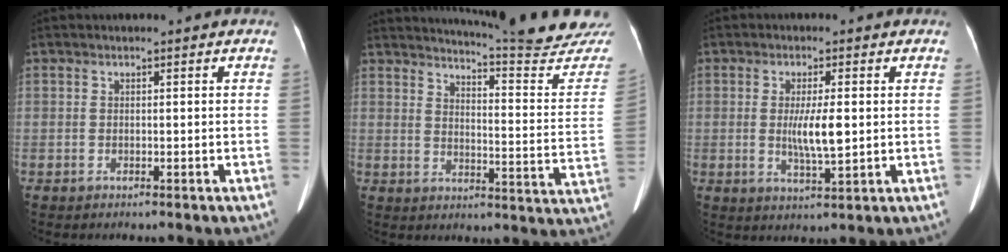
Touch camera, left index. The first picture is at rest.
{"total": 20.9, "force": [20.2, -0.8, 5.4], "torque": [-0.083, -0.129, 0.234]}
{"total": 5.4, "force": [0.2, 0.9, 5.3], "torque": [-0.099, -0.008, 0.003]}